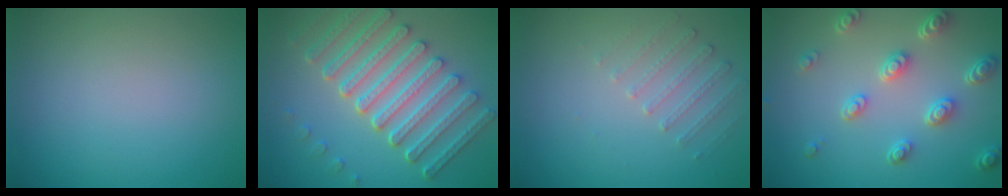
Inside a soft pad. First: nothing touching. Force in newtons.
{"total": 7.8, "press": 6.0, "slide": 5.0}
{"total": 1.5, "press": 1.0, "slide": 1.1}
{"total": 4.6, "press": 3.6, "slide": 2.8}